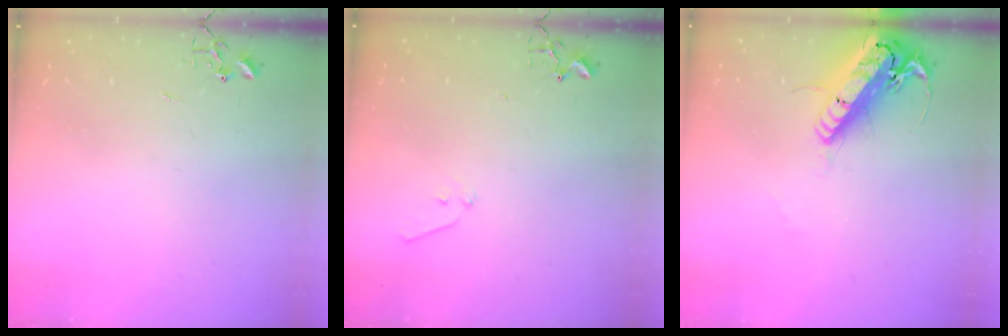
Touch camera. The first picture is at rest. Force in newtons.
{"total": 6.3, "press": 6.3, "slide": 0.7}
{"total": 20.0, "press": 19.6, "slide": 4.1}